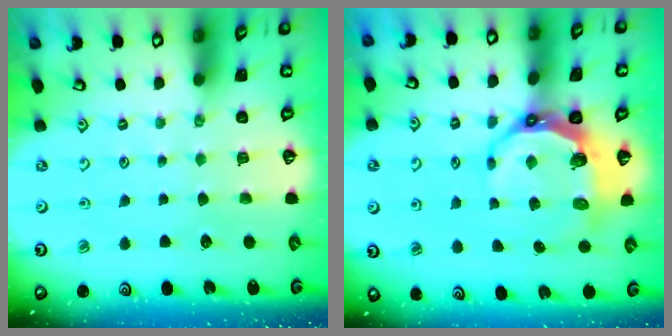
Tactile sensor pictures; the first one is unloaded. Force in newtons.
{"total": 8.2, "press": 7.2, "slide": 3.8}